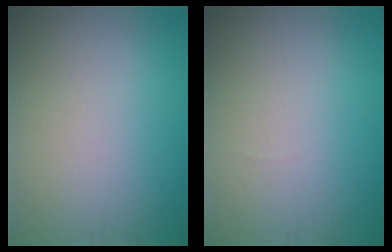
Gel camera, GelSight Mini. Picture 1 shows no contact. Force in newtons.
{"total": 0.0}